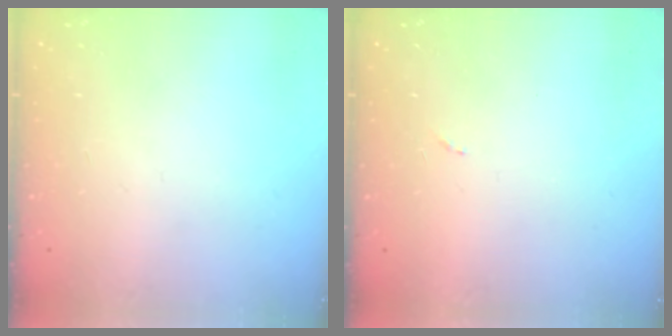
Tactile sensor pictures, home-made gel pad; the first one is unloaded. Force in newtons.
{"total": 4.2, "press": 4.1, "slide": 0.7}